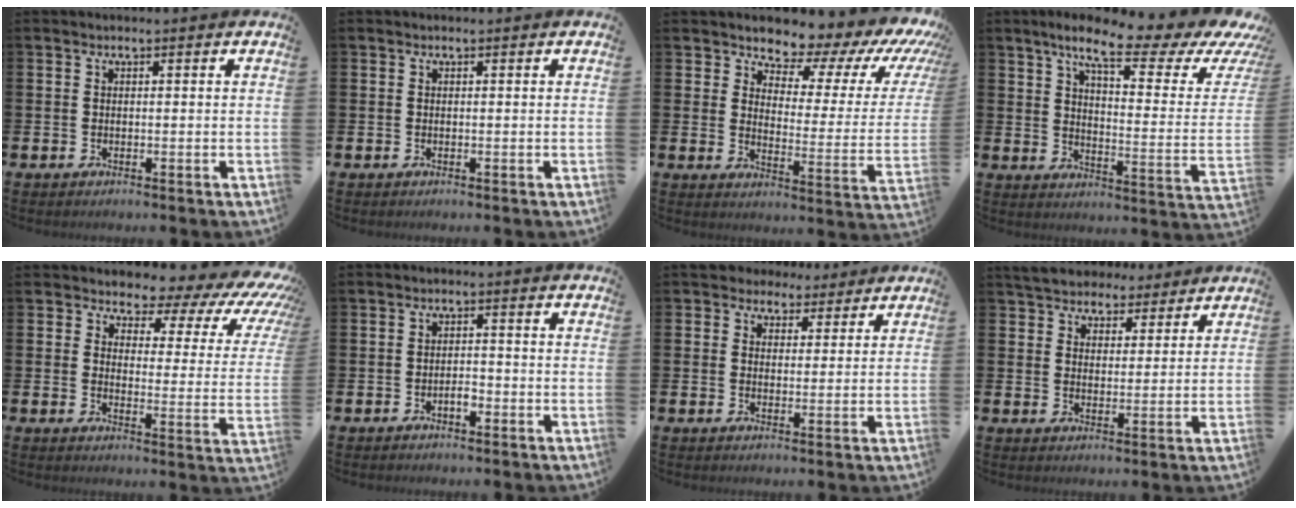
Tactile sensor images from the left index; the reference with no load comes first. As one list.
[{"total": 0.0}, {"total": 6.8, "force": [6.3, 2.2, 1.2], "torque": [-0.030, -0.071, 0.098]}, {"total": 9.6, "force": [6.9, 2.1, 6.3], "torque": [-0.111, -0.052, 0.101]}, {"total": 4.4, "force": [3.4, 2.3, 1.6], "torque": [-0.022, -0.046, 0.042]}, {"total": 1.6, "force": [-0.9, 0.7, 1.2], "torque": [-0.011, -0.003, -0.020]}, {"total": 3.9, "force": [3.2, 2.2, -0.1], "torque": [-0.007, -0.013, 0.054]}, {"total": 5.5, "force": [5.2, 1.9, 0.1], "torque": [-0.023, -0.025, 0.094]}]